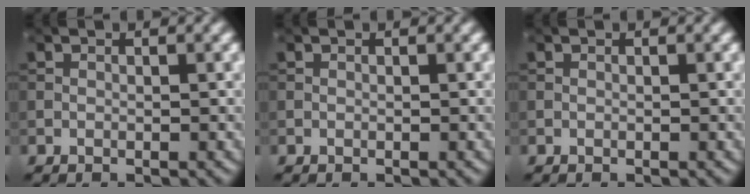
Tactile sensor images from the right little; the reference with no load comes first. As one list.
[{"total": 0.0}, {"total": 0.0}]